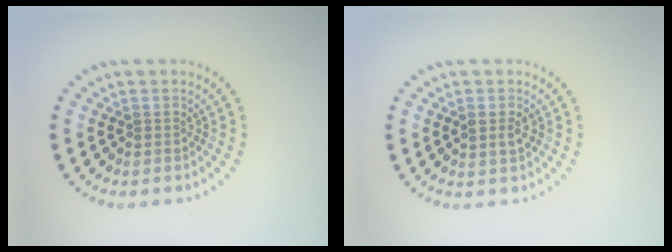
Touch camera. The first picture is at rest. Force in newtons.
{"total": 1.5, "press": 1.5, "slide": 0.2}